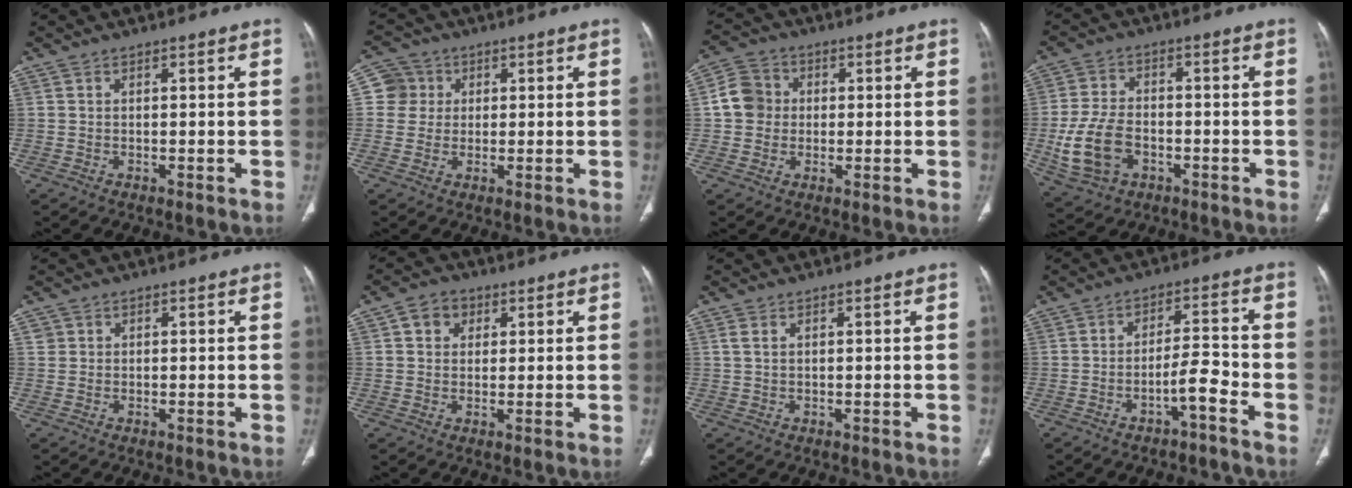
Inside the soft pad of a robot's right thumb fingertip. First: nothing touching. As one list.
[{"total": 5.0, "force": [0.9, 4.9, 0.3], "torque": [0.025, 0.008, 0.013]}, {"total": 6.7, "force": [0.3, 6.1, 2.6], "torque": [-0.033, 0.014, -0.003]}, {"total": 10.8, "force": [-3.1, 7.4, 7.3], "torque": [-0.146, 0.014, -0.049]}, {"total": 1.0, "force": [0.2, 1.0, 0.0], "torque": [0.009, 0.006, 0.003]}, {"total": 4.5, "force": [1.6, 3.8, 1.9], "torque": [-0.007, 0.003, 0.022]}, {"total": 1.2, "force": [0.5, 0.6, 0.9], "torque": [-0.024, 0.007, 0.013]}, {"total": 5.2, "force": [-3.2, 0.8, 4.0], "torque": [-0.067, 0.038, -0.053]}]